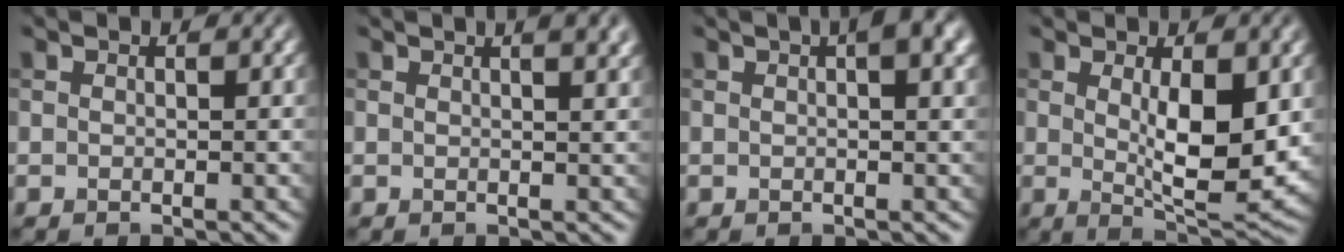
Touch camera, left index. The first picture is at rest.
{"total": 3.4, "force": [1.9, 1.3, 2.5], "torque": [-0.012, 0.015, 0.006]}
{"total": 3.7, "force": [1.7, 1.0, 3.1], "torque": [-0.043, 0.008, 0.021]}
{"total": 6.3, "force": [0.5, 2.1, 5.9], "torque": [-0.095, -0.018, 0.014]}